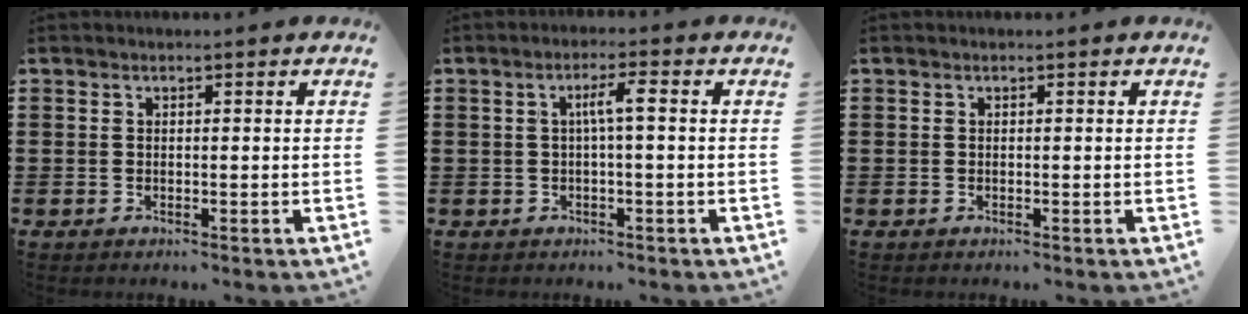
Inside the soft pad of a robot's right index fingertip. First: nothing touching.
{"total": 3.4, "force": [0.0, 0.2, 3.4], "torque": [-0.064, 0.004, -0.004]}
{"total": 0.0}